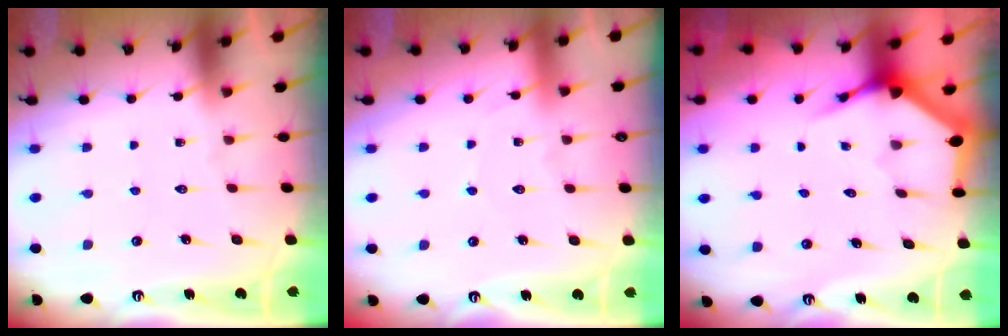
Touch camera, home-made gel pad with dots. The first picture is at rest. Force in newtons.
{"total": 2.4, "press": 2.4, "slide": 0.3}
{"total": 3.7, "press": 3.6, "slide": 0.5}